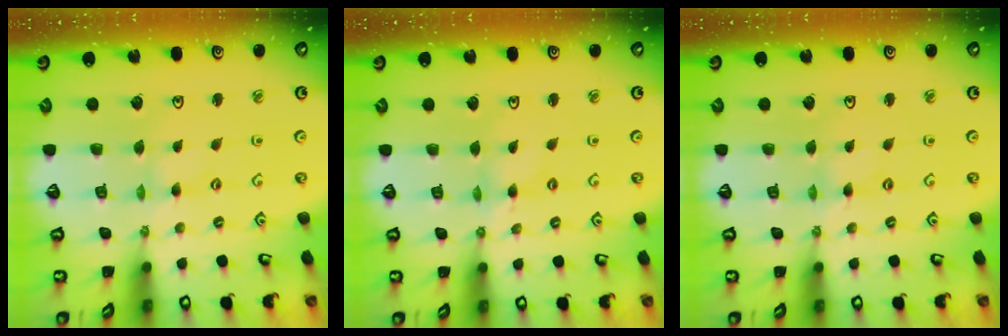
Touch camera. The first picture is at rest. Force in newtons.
{"total": 0.0}
{"total": 0.7, "press": 0.6, "slide": 0.1}